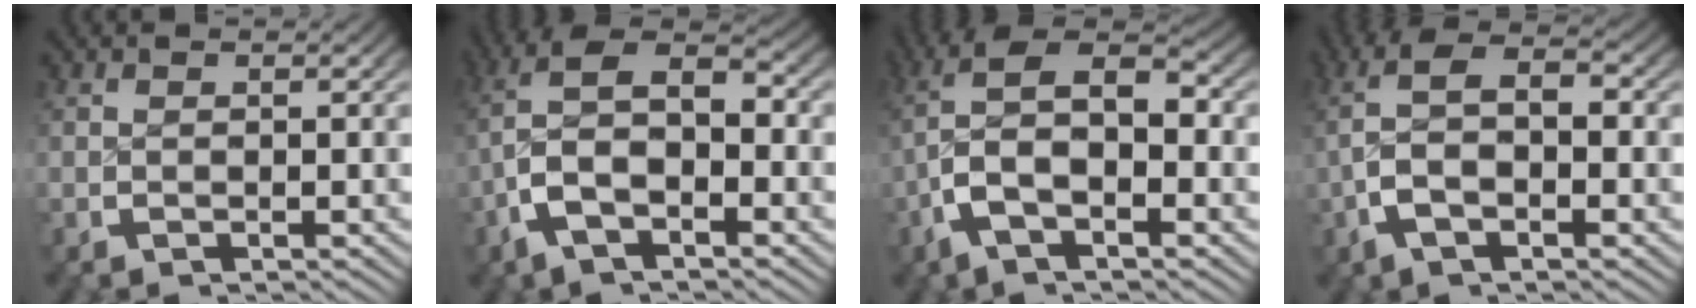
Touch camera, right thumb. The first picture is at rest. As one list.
[{"total": 9.6, "force": [0.1, 5.7, 7.7], "torque": [-0.153, -0.014, -0.001]}, {"total": 10.4, "force": [0.5, 5.8, 8.6], "torque": [-0.173, -0.014, 0.006]}, {"total": 7.3, "force": [0.4, 3.8, 6.2], "torque": [-0.131, 0.000, 0.004]}]